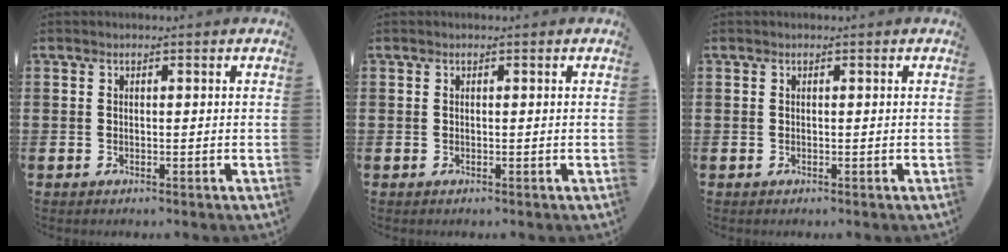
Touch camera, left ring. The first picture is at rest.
{"total": 0.0}
{"total": 0.0}